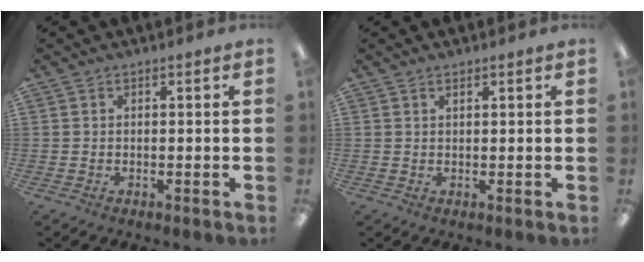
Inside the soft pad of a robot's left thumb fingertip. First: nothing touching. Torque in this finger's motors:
{"motor_torque": [-0.15, -0.01, -0.15, -0.16, 0.08]}